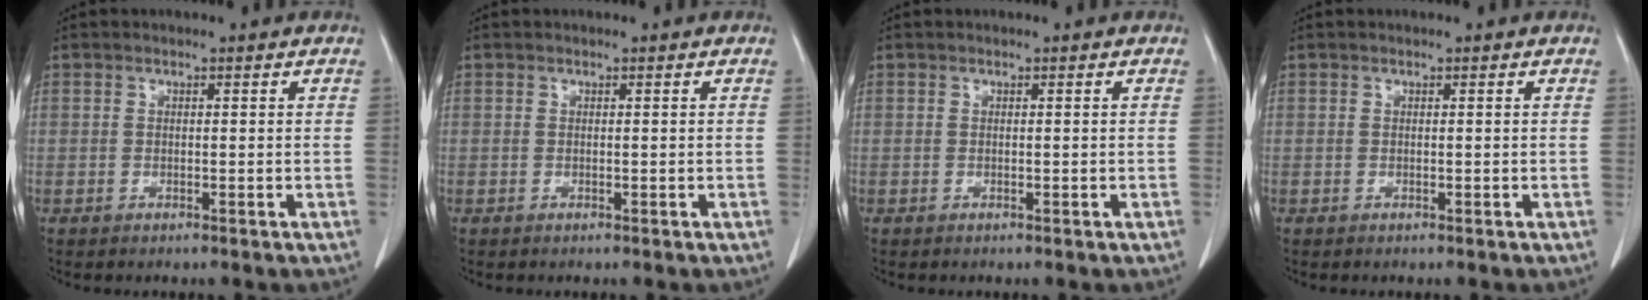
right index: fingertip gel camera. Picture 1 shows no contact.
{"total": 0.0}
{"total": 0.0}
{"total": 0.0}